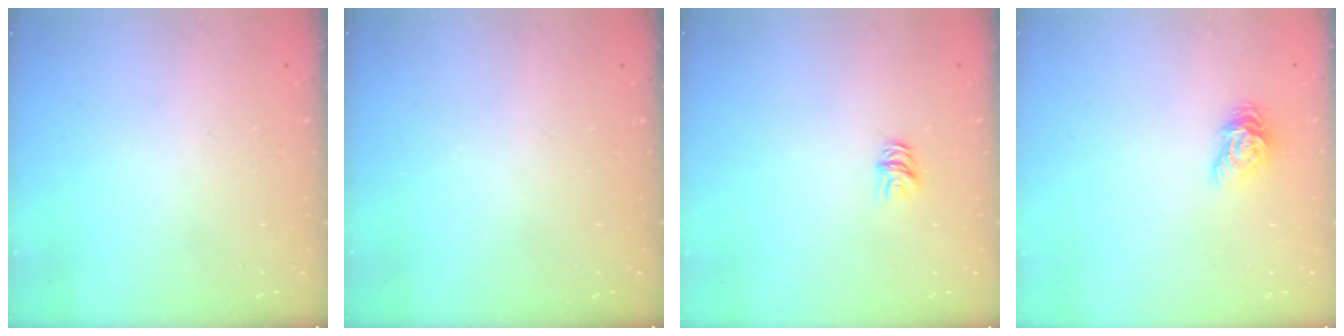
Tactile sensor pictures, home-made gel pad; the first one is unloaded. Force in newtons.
{"total": 0.0}
{"total": 5.0, "press": 5.0, "slide": 0.4}
{"total": 6.6, "press": 6.6, "slide": 0.6}